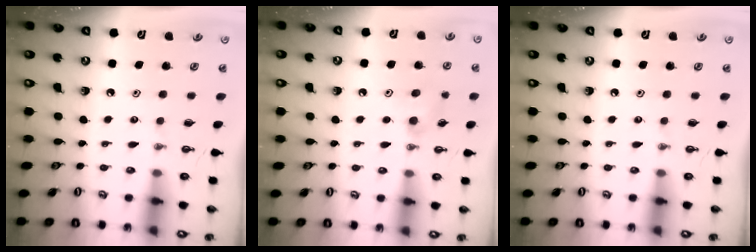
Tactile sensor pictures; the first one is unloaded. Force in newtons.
{"total": 7.3, "press": 6.9, "slide": 2.1}
{"total": 0.0}